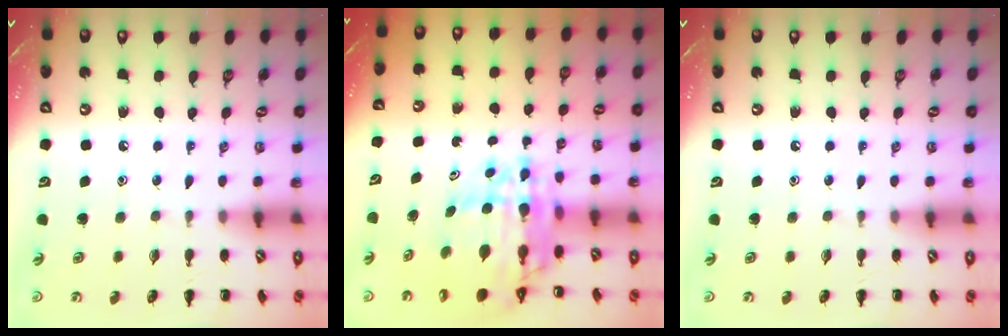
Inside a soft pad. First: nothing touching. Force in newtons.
{"total": 12.0, "press": 11.4, "slide": 3.8}
{"total": 0.0}